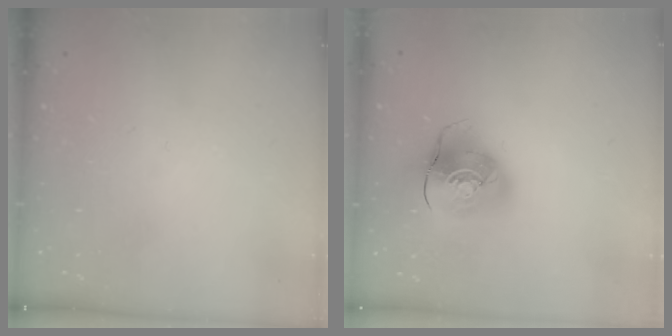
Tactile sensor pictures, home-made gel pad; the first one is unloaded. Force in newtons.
{"total": 10.8, "press": 10.6, "slide": 1.6}